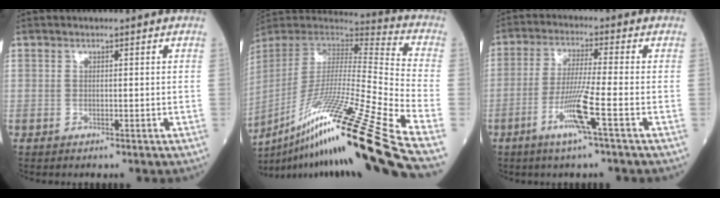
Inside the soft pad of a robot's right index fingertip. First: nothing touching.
{"total": 31.3, "force": [-20.4, -1.3, 23.7], "torque": [-0.387, -0.042, -0.360]}
{"total": 7.4, "force": [-3.3, -1.1, 6.6], "torque": [-0.132, -0.012, -0.069]}